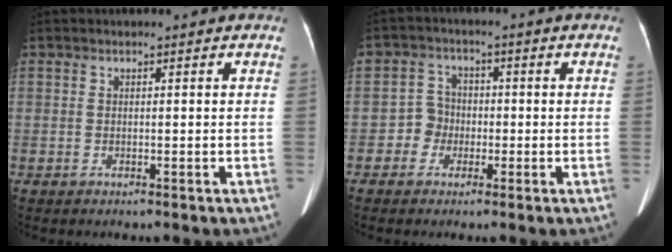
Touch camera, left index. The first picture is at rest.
{"total": 3.6, "force": [-1.1, 3.4, 0.4], "torque": [-0.006, 0.010, -0.021]}